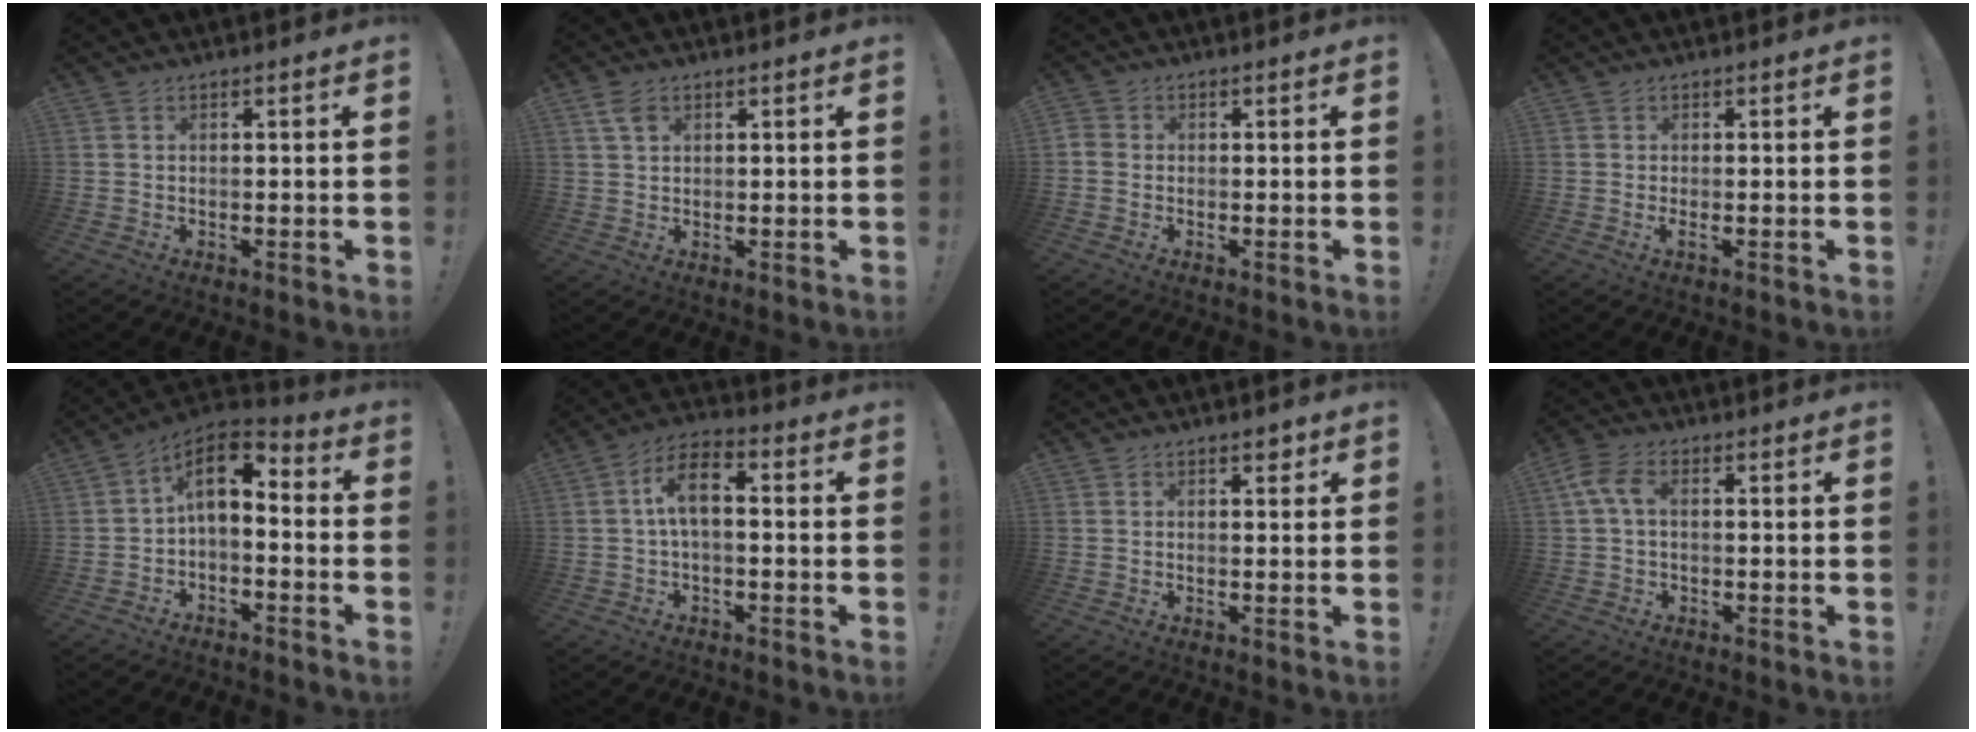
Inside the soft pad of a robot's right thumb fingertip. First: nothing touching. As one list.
[{"total": 3.9, "force": [1.9, 2.3, 2.5], "torque": [-0.049, 0.001, 0.038]}, {"total": 1.9, "force": [-0.5, 1.7, 0.9], "torque": [-0.017, 0.007, -0.008]}, {"total": 1.1, "force": [0.2, -0.3, 1.1], "torque": [-0.013, -0.008, 0.002]}, {"total": 7.4, "force": [1.1, 4.2, 6.0], "torque": [-0.107, 0.001, 0.026]}, {"total": 8.3, "force": [0.5, 3.8, 7.3], "torque": [-0.144, 0.011, 0.011]}, {"total": 1.6, "force": [1.1, 0.8, 0.9], "torque": [0.004, -0.007, 0.015]}, {"total": 5.5, "force": [0.6, 2.9, 4.6], "torque": [-0.101, 0.007, 0.012]}]